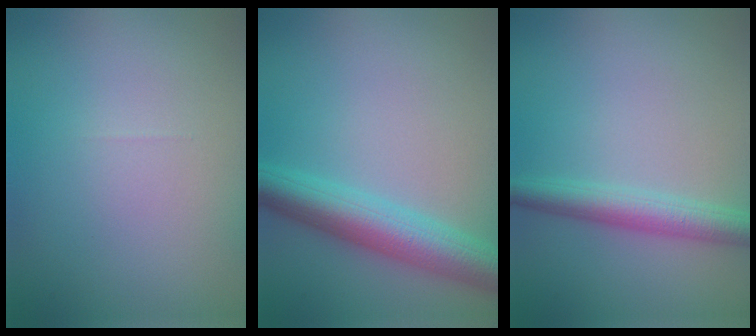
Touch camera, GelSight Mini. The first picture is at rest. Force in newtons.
{"total": 6.2, "press": 6.2, "slide": 0.1}
{"total": 3.5, "press": 3.5, "slide": 0.1}